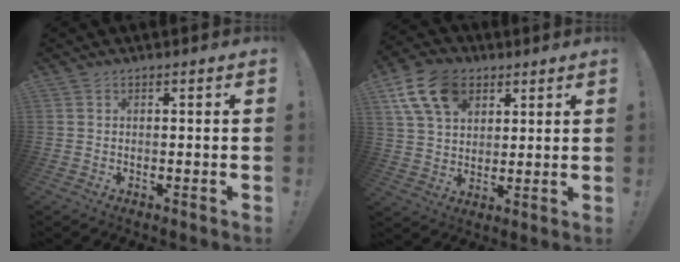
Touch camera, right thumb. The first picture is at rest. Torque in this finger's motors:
{"motor_torque": [0.21, 0.24, 0.56, 0.29, 0.43]}